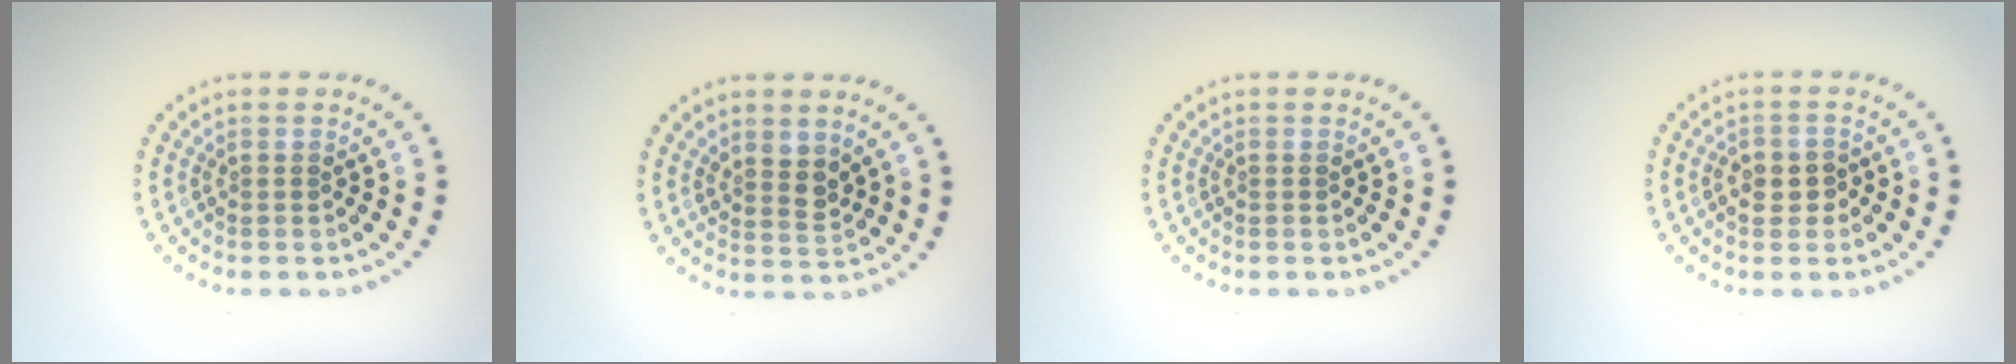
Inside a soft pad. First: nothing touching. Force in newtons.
{"total": 1.9, "press": 1.6, "slide": 1.0}
{"total": 0.0}
{"total": 2.3, "press": 2.2, "slide": 0.5}